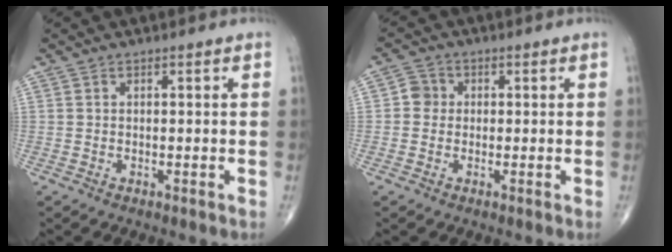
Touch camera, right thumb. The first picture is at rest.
{"total": 3.3, "force": [0.1, 3.1, 1.0], "torque": [0.003, 0.007, -0.005]}